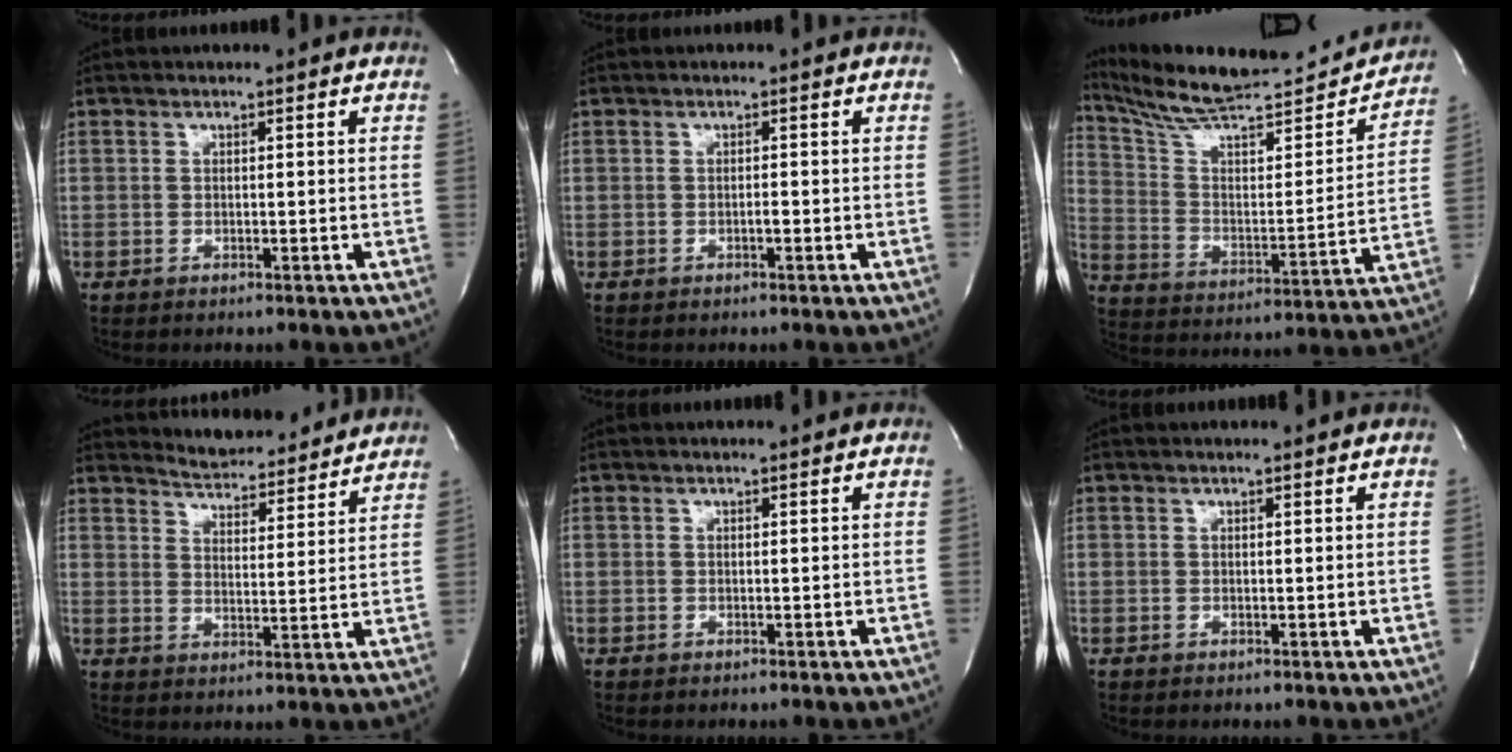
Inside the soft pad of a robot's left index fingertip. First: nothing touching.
{"total": 1.1, "force": [-1.1, -0.1, 0.2], "torque": [-0.002, -0.005, -0.019]}
{"total": 23.1, "force": [21.4, 2.5, 8.4], "torque": [-0.135, -0.037, 0.317]}
{"total": 10.7, "force": [10.4, 1.7, 2.1], "torque": [-0.029, -0.009, 0.139]}
{"total": 0.0}
{"total": 0.6, "force": [0.5, -0.2, 0.2], "torque": [-0.005, 0.001, 0.005]}